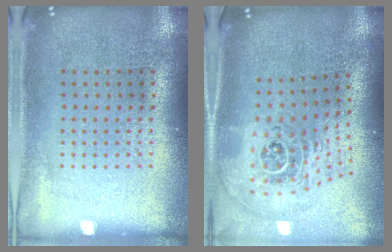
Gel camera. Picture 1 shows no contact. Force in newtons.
{"total": 2.3, "press": 1.6, "slide": 1.6}